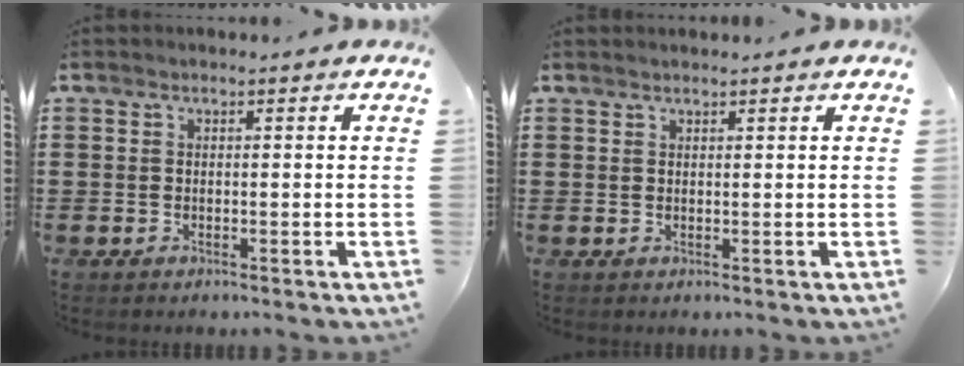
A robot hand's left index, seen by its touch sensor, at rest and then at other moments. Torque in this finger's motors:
{"motor_torque": [2.14, 0.00, -0.09, -0.04]}